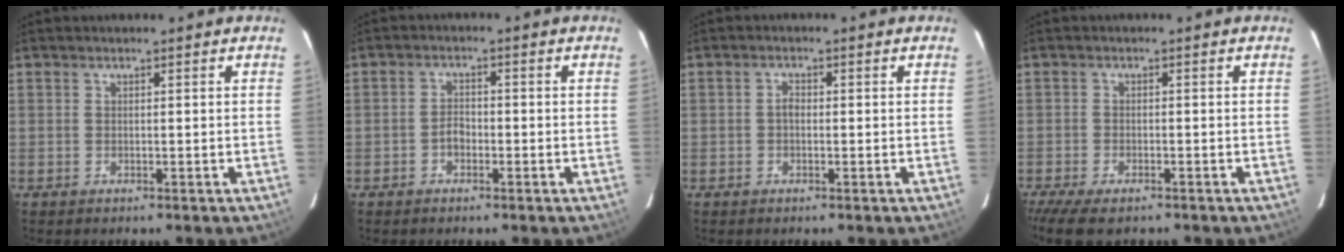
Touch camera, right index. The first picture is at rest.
{"total": 2.3, "force": [-1.1, 1.5, 1.3], "torque": [-0.025, 0.008, -0.022]}
{"total": 1.3, "force": [-0.2, 0.9, 0.9], "torque": [-0.016, 0.007, -0.006]}
{"total": 7.3, "force": [-5.8, 2.2, 3.9], "torque": [-0.099, -0.033, -0.101]}